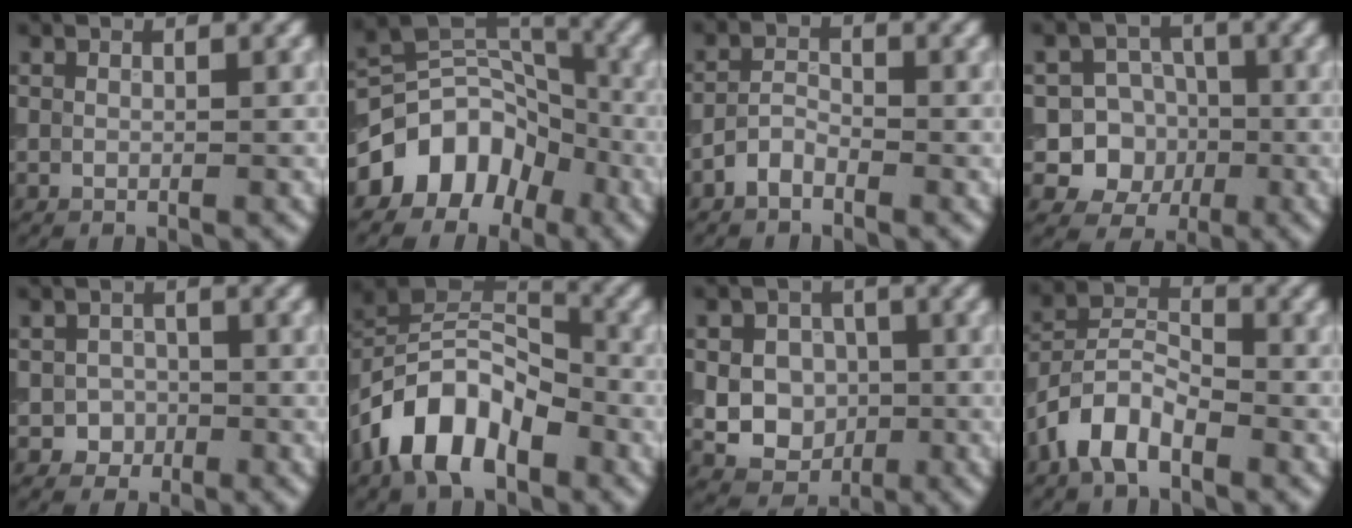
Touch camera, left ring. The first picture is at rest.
{"total": 7.4, "force": [-3.9, 5.4, 3.1], "torque": [-0.032, 0.005, -0.082]}
{"total": 2.0, "force": [-1.4, 1.0, 1.1], "torque": [-0.019, 0.007, -0.033]}
{"total": 7.5, "force": [-1.5, 7.1, 1.7], "torque": [-0.006, 0.010, -0.053]}
{"total": 1.9, "force": [-0.6, 1.7, 0.4], "torque": [0.007, 0.001, -0.014]}
{"total": 10.1, "force": [-4.8, 5.8, 6.8], "torque": [-0.117, 0.013, -0.105]}
{"total": 6.5, "force": [-0.4, 5.7, 3.0], "torque": [-0.028, 0.012, -0.027]}
{"total": 5.4, "force": [-3.2, 2.9, 3.3], "torque": [-0.058, 0.009, -0.072]}